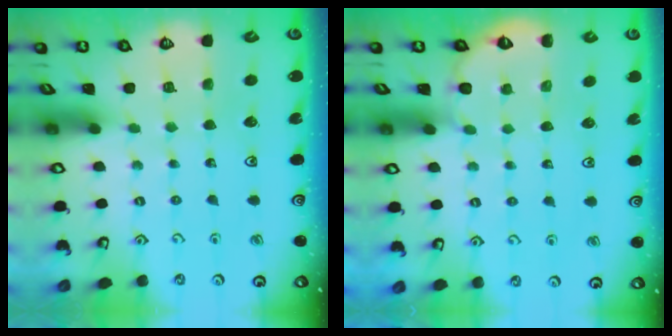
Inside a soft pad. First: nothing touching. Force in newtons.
{"total": 3.3, "press": 2.9, "slide": 1.6}